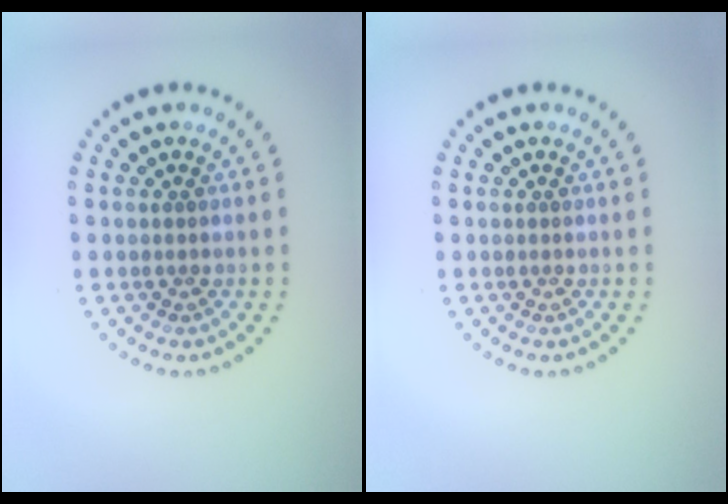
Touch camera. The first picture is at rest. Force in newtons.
{"total": 0.0}